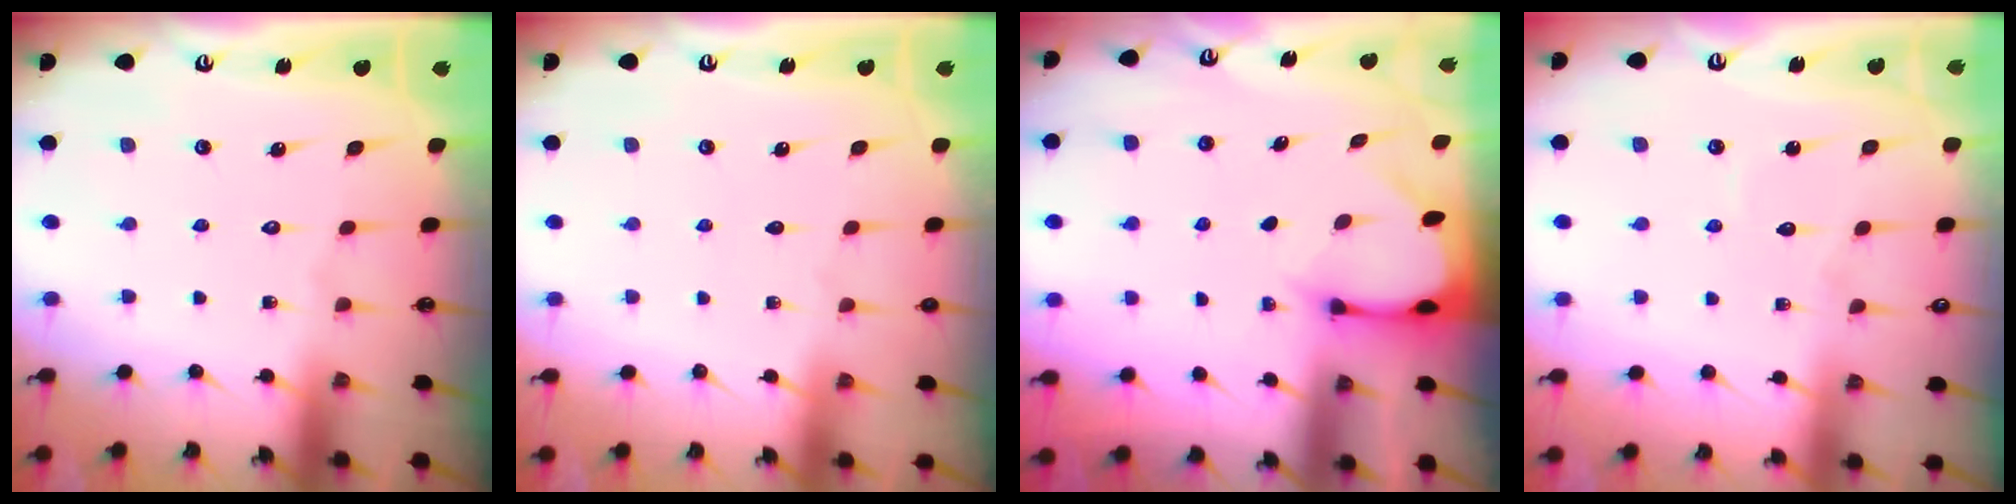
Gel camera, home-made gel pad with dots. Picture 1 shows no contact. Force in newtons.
{"total": 0.7, "press": 0.7, "slide": 0.2}
{"total": 2.0, "press": 2.0, "slide": 0.1}
{"total": 3.5, "press": 3.5, "slide": 0.5}